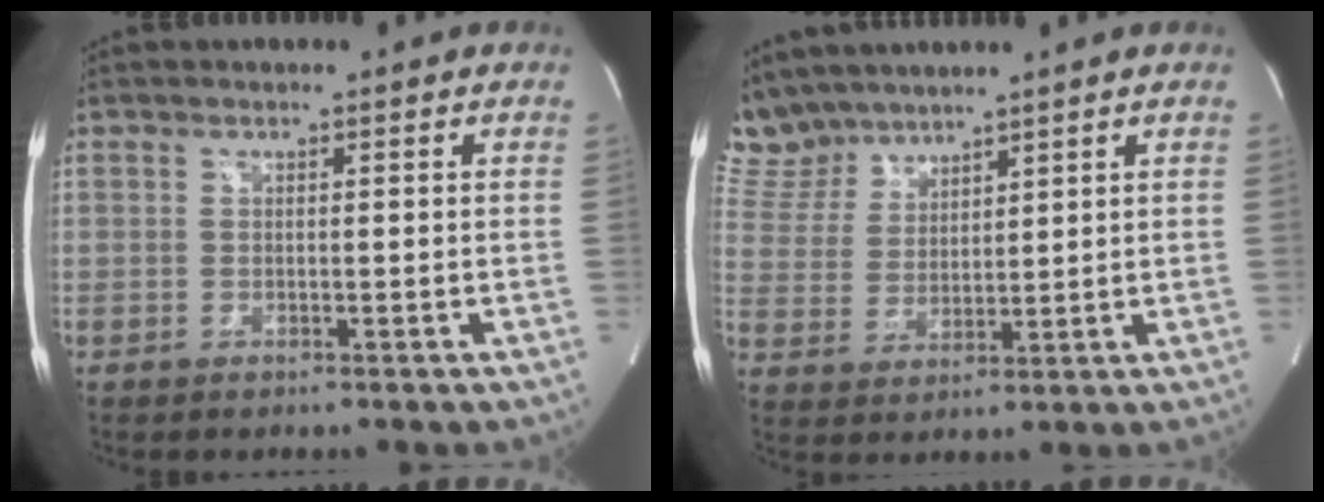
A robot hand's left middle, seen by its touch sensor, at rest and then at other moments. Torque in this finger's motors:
{"motor_torque": [0.47, -0.47, 0.02, -0.03]}